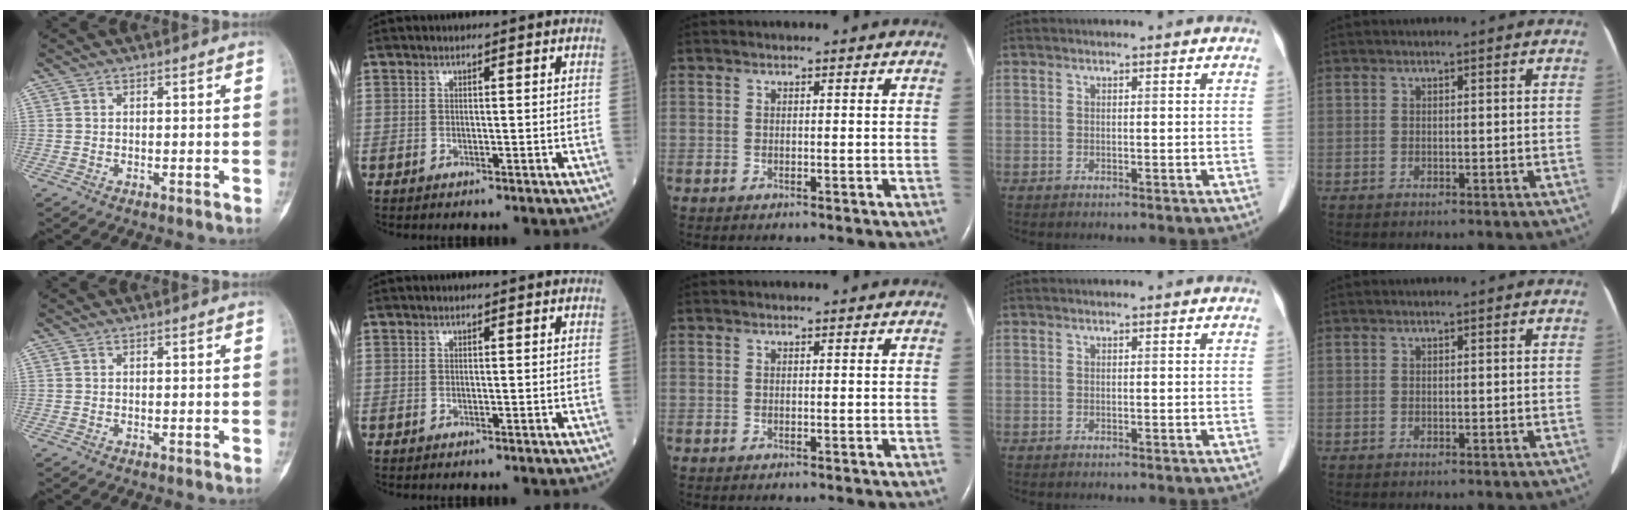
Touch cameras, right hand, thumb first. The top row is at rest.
{}